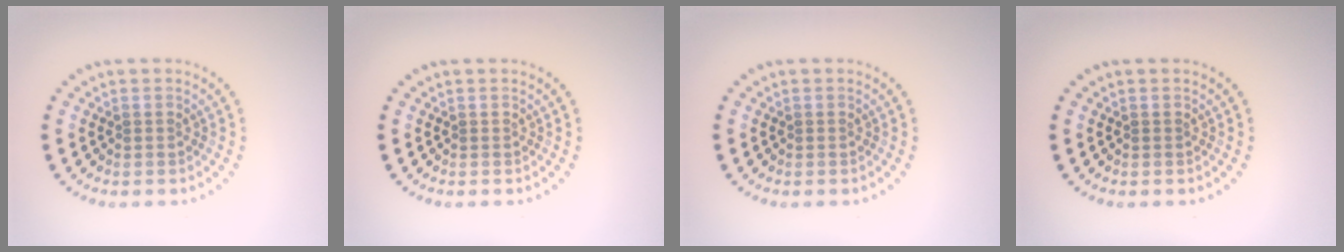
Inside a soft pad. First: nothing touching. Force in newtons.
{"total": 0.0}
{"total": 0.0}
{"total": 0.0}